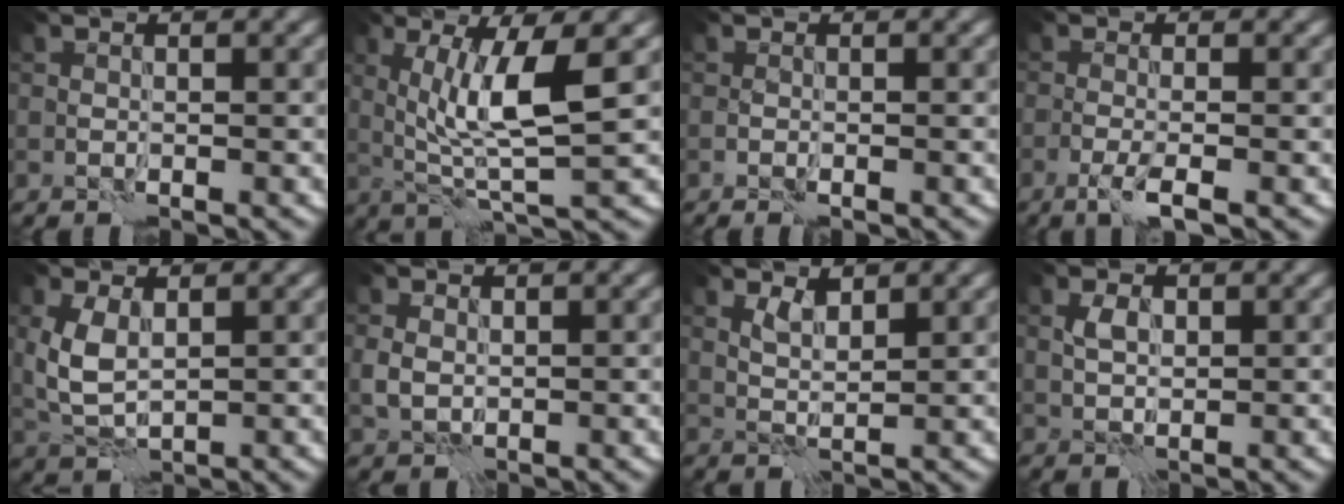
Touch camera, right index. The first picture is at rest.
{"total": 6.3, "force": [1.5, 1.2, 6.0], "torque": [-0.115, -0.005, 0.030]}
{"total": 0.8, "force": [-0.5, 0.1, 0.6], "torque": [-0.017, 0.000, -0.010]}
{"total": 2.5, "force": [-1.3, 0.5, 2.1], "torque": [-0.039, 0.001, -0.034]}
{"total": 3.7, "force": [1.1, 2.1, 2.9], "torque": [-0.075, 0.002, 0.025]}
{"total": 1.5, "force": [0.4, 1.3, 0.8], "torque": [-0.021, -0.002, 0.008]}
{"total": 1.7, "force": [1.4, 0.4, 0.8], "torque": [-0.021, -0.005, 0.029]}
{"total": 1.5, "force": [0.7, 1.0, 1.0], "torque": [-0.020, 0.001, 0.013]}